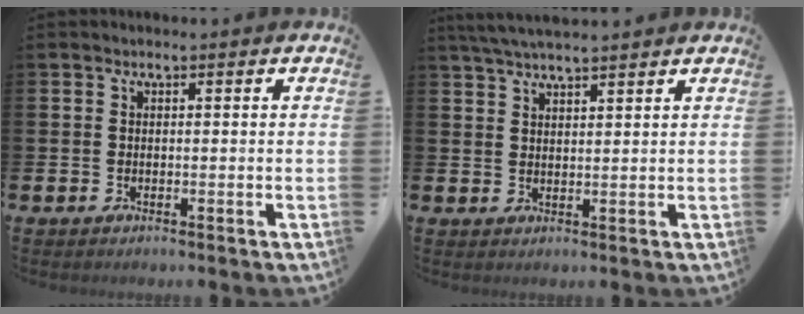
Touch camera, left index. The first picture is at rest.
{"total": 4.0, "force": [3.8, 0.2, 1.3], "torque": [-0.029, -0.009, 0.069]}